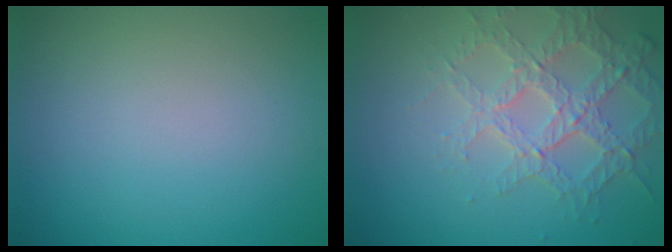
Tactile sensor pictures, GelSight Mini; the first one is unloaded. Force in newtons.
{"total": 3.7, "press": 3.6, "slide": 0.9}